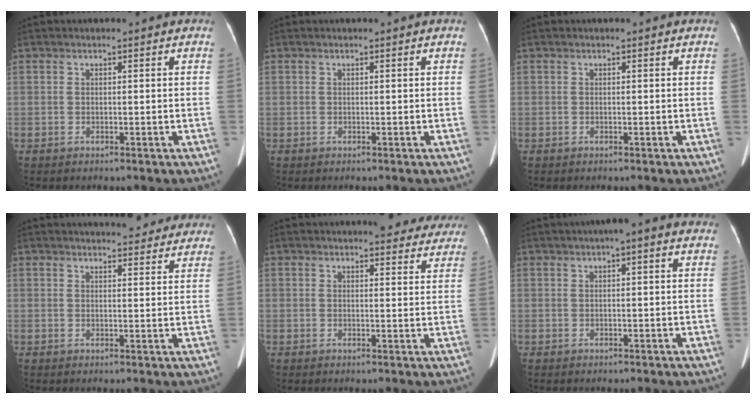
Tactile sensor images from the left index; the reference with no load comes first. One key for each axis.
{"total": 0.0}
{"total": 0.0}
{"total": 9.6, "fx": 8.7, "fy": 2.3, "fz": 3.4, "tx": -0.032, "ty": 0.015, "tz": 0.094}
{"total": 9.7, "fx": 8.8, "fy": 2.6, "fz": 3.1, "tx": -0.013, "ty": -0.003, "tz": 0.084}
{"total": 3.5, "fx": 1.9, "fy": 0.6, "fz": 2.9, "tx": -0.042, "ty": 0.020, "tz": 0.019}